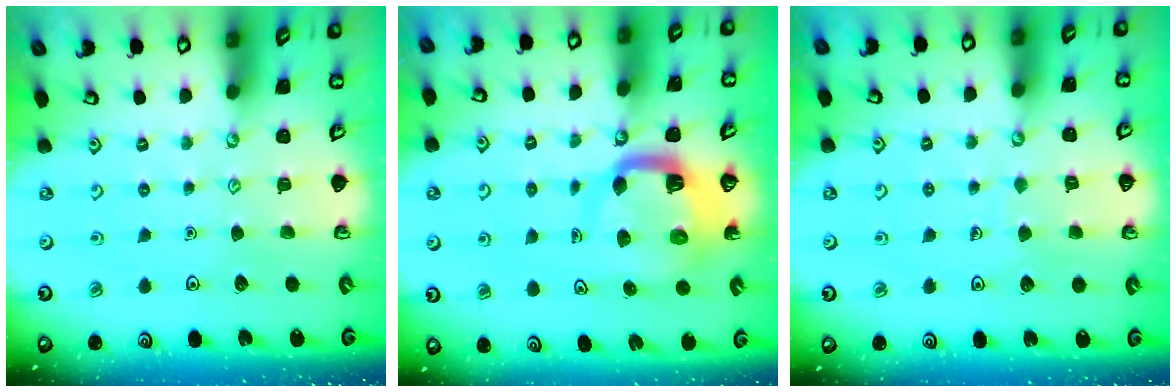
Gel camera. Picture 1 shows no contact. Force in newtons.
{"total": 7.6, "press": 7.5, "slide": 1.0}
{"total": 4.0, "press": 4.0, "slide": 0.4}